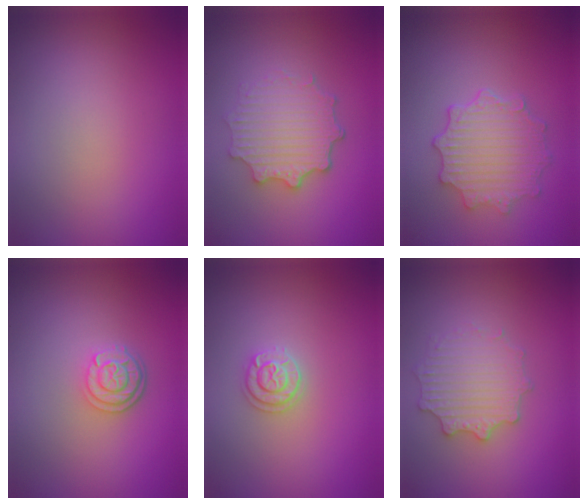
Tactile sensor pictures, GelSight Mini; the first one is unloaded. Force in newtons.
{"total": 4.4, "press": 3.7, "slide": 2.4}
{"total": 4.9, "press": 3.8, "slide": 3.0}
{"total": 2.8, "press": 2.3, "slide": 1.6}
{"total": 1.9, "press": 1.9, "slide": 0.2}
{"total": 3.0, "press": 2.9, "slide": 0.8}